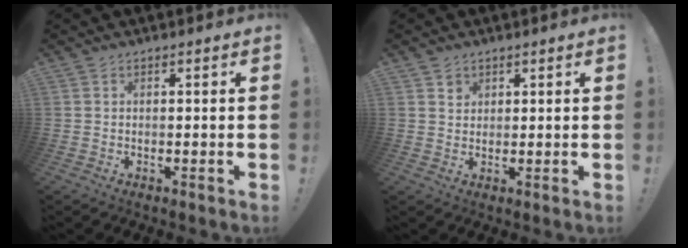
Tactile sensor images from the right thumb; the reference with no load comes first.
{"total": 2.1, "force": [1.4, 1.6, 0.2], "torque": [0.017, -0.013, 0.021]}